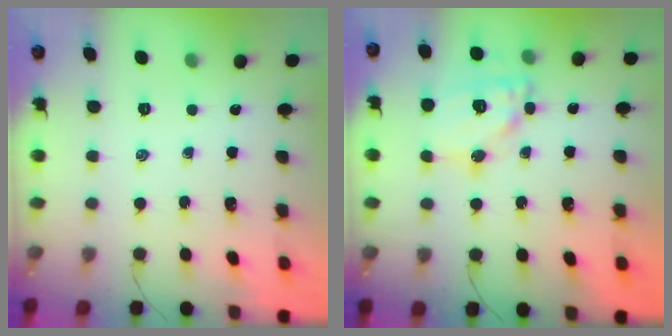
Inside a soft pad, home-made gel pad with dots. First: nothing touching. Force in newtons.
{"total": 14.0, "press": 13.9, "slide": 1.7}